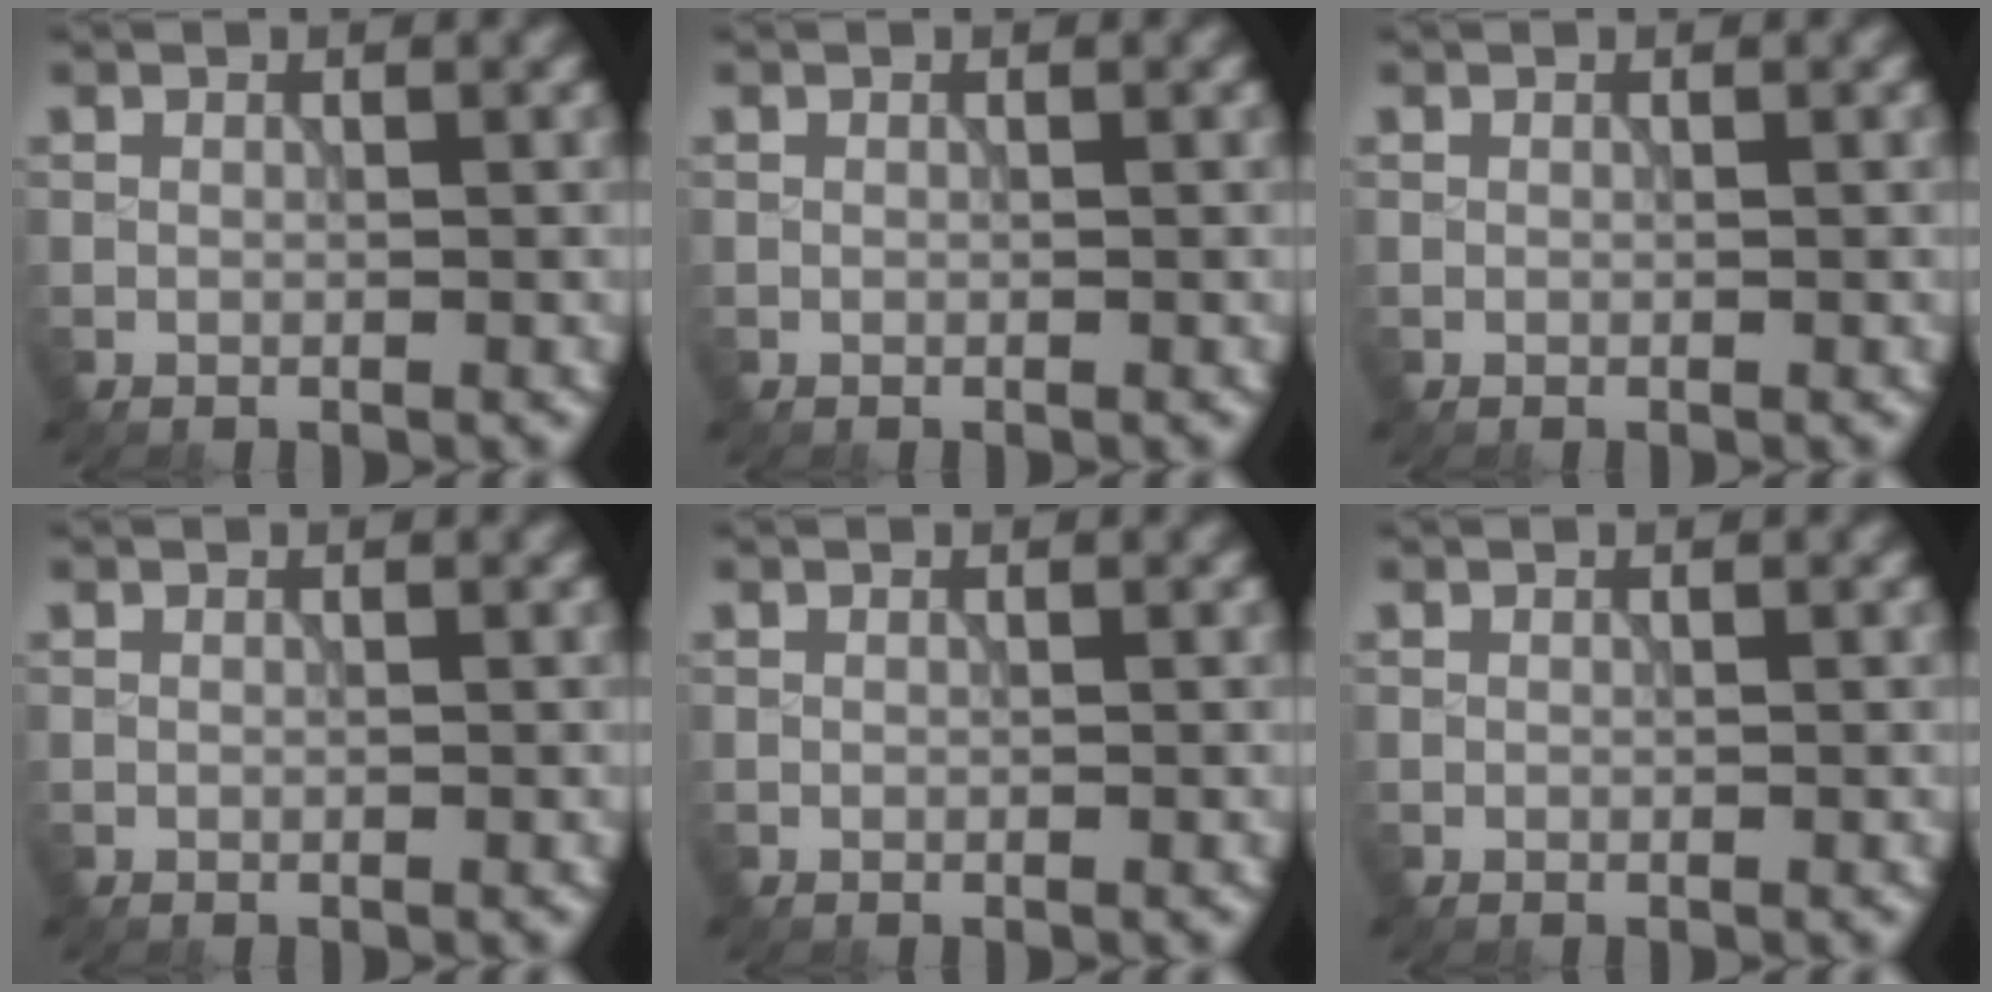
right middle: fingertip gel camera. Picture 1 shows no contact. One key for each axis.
{"total": 0.0}
{"total": 0.0}
{"total": 0.0}
{"total": 0.0}
{"total": 0.0}